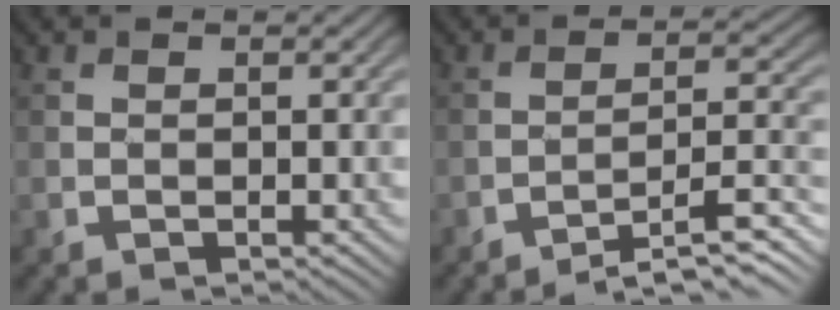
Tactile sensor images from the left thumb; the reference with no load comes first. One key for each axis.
{"total": 7.9, "fx": -5.3, "fy": 1.5, "fz": 5.7, "tx": -0.091, "ty": 0.009, "tz": -0.078}